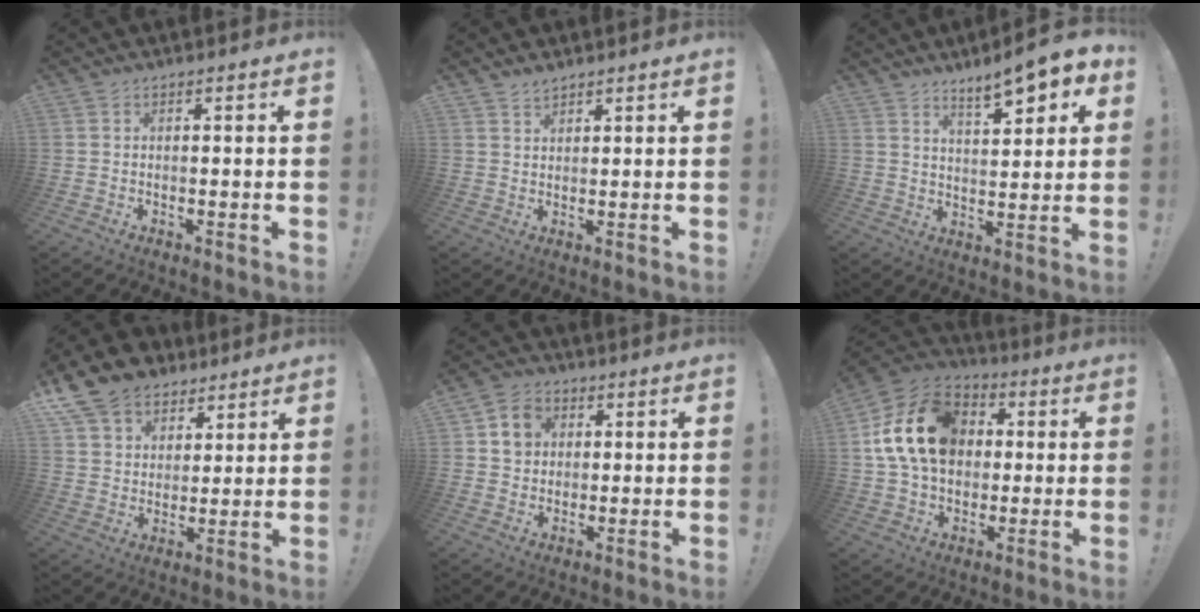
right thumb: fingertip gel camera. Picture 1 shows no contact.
{"total": 2.5, "force": [2.3, 0.8, 0.5], "torque": [0.000, -0.018, 0.042]}
{"total": 9.0, "force": [6.4, 1.8, 6.1], "torque": [-0.079, -0.050, 0.107]}
{"total": 13.6, "force": [9.2, 9.1, 4.0], "torque": [-0.072, -0.059, 0.180]}
{"total": 7.5, "force": [2.3, 6.6, 2.6], "torque": [-0.037, 0.002, 0.047]}
{"total": 20.0, "force": [3.7, 15.2, 12.5], "torque": [-0.213, 0.006, 0.074]}